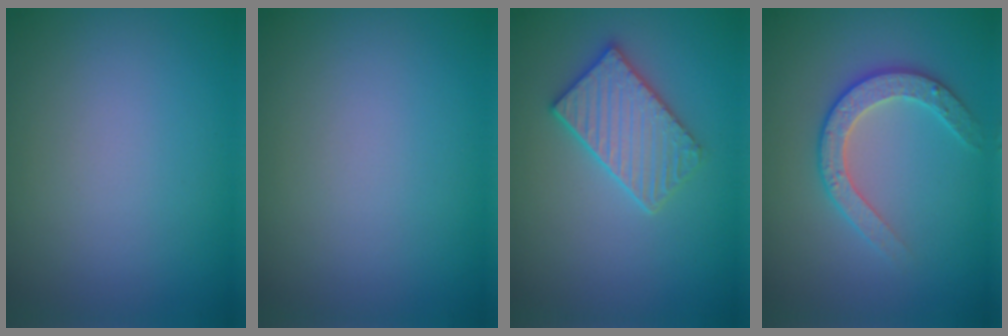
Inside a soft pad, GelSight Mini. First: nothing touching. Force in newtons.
{"total": 0.0}
{"total": 3.4, "press": 3.3, "slide": 0.8}
{"total": 2.8, "press": 2.7, "slide": 0.6}